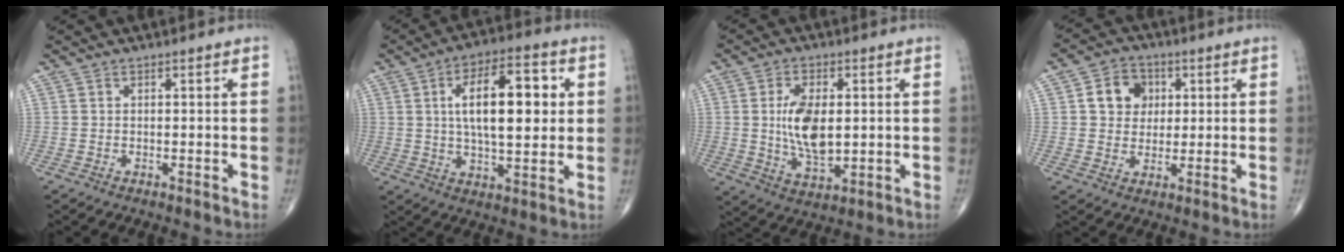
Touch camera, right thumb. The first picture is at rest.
{"total": 16.1, "force": [3.0, 6.8, 14.2], "torque": [-0.210, 0.005, 0.046]}
{"total": 10.9, "force": [0.9, 5.7, 9.3], "torque": [-0.164, -0.014, 0.024]}
{"total": 7.7, "force": [1.8, 6.4, 3.7], "torque": [-0.028, -0.001, 0.025]}